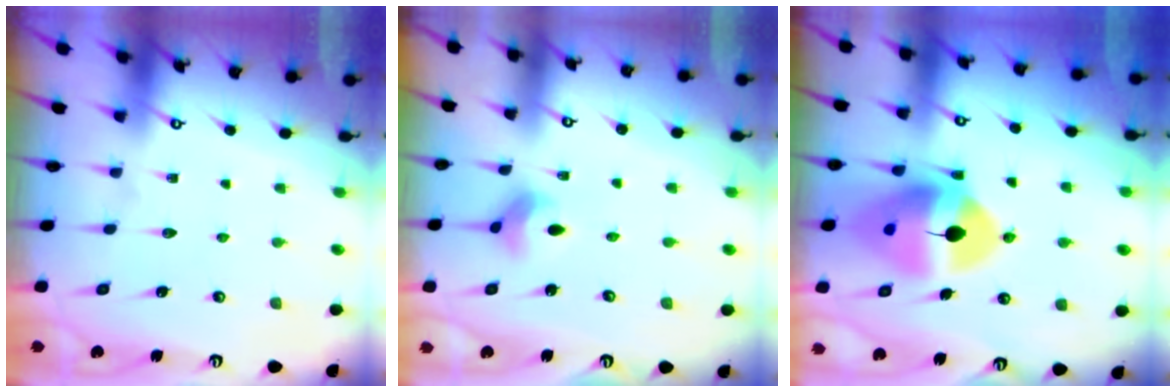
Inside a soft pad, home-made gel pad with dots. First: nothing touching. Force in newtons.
{"total": 3.6, "press": 3.6, "slide": 0.6}
{"total": 15.0, "press": 14.8, "slide": 2.0}